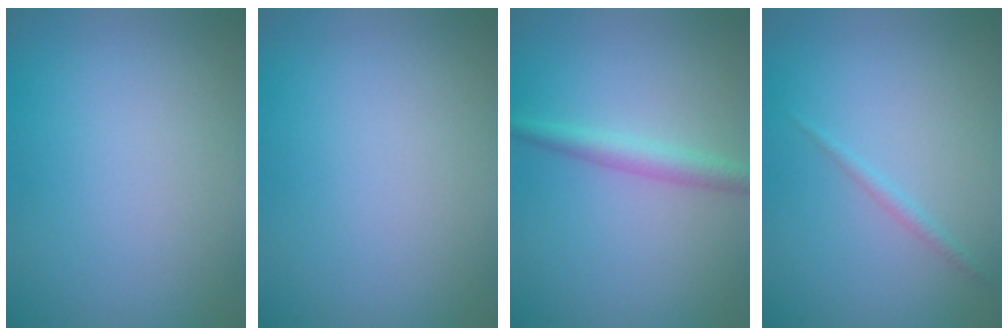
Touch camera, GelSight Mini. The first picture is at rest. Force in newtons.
{"total": 0.0}
{"total": 2.2, "press": 2.2, "slide": 0.1}
{"total": 0.8, "press": 0.8, "slide": 0.1}